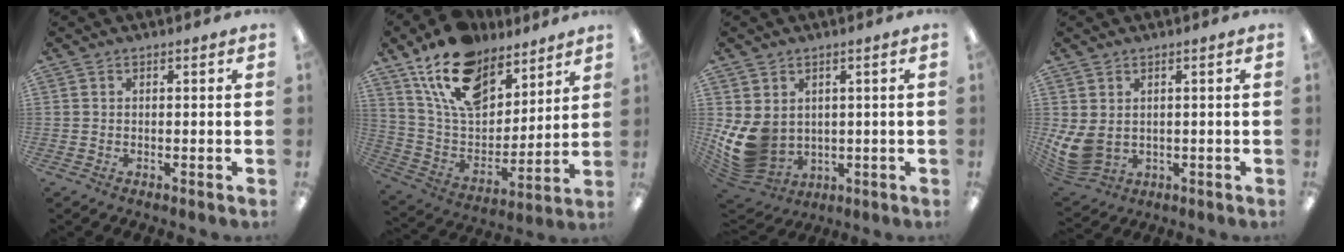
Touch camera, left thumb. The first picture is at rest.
{"total": 18.0, "force": [12.4, 9.8, 8.6], "torque": [-0.166, -0.063, 0.227]}
{"total": 10.6, "force": [0.6, 8.8, 6.0], "torque": [-0.149, -0.014, 0.021]}
{"total": 6.8, "force": [1.4, 5.0, 4.4], "torque": [-0.105, -0.015, 0.028]}